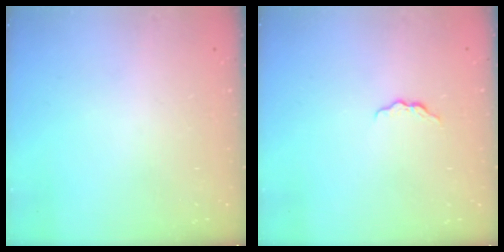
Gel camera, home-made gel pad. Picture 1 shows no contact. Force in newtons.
{"total": 4.1, "press": 4.1, "slide": 0.5}